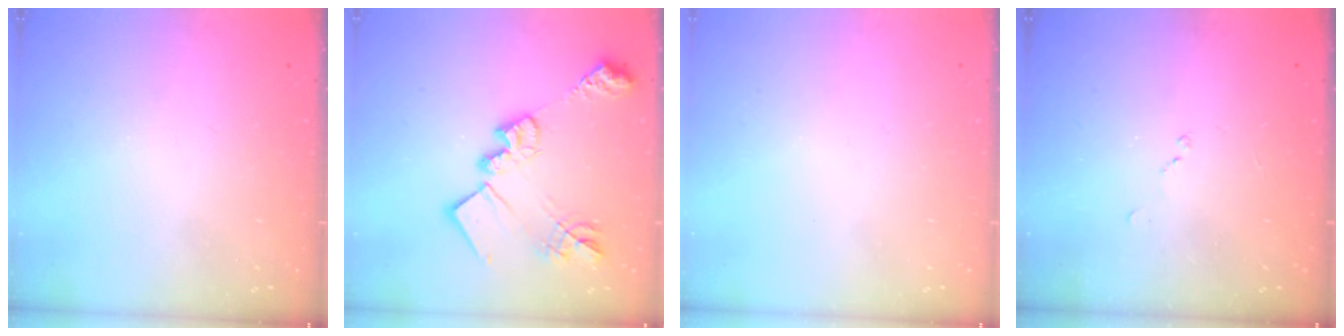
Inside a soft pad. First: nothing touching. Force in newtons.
{"total": 20.0, "press": 19.9, "slide": 1.3}
{"total": 0.0}
{"total": 6.1, "press": 6.1, "slide": 0.7}